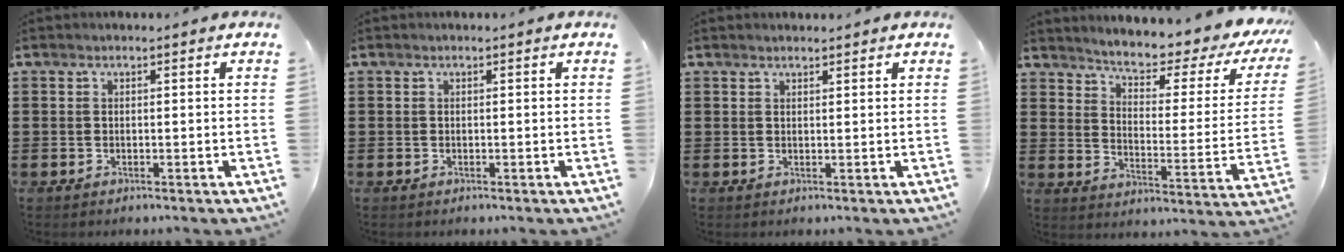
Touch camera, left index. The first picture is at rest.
{"total": 0.0}
{"total": 1.0, "force": [1.0, 0.1, 0.2], "torque": [-0.005, 0.000, 0.019]}
{"total": 4.4, "force": [3.8, 0.2, 2.2], "torque": [-0.057, -0.038, 0.053]}